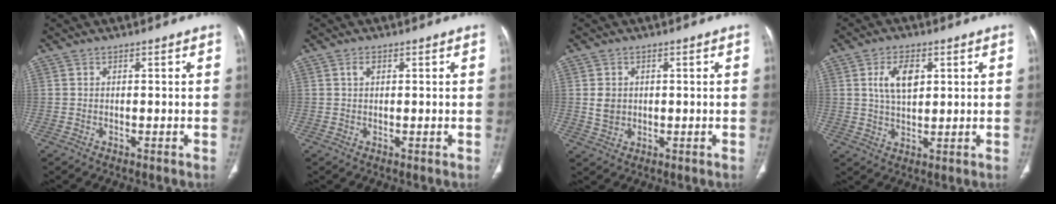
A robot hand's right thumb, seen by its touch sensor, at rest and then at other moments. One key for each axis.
{"total": 1.0, "fx": 0.3, "fy": 0.6, "fz": 0.7, "tx": -0.017, "ty": 0.004, "tz": 0.007}
{"total": 3.4, "fx": 0.4, "fy": 2.9, "fz": 1.8, "tx": -0.020, "ty": -0.002, "tz": 0.013}
{"total": 7.1, "fx": 2.2, "fy": 4.0, "fz": 5.4, "tx": -0.088, "ty": -0.006, "tz": 0.042}